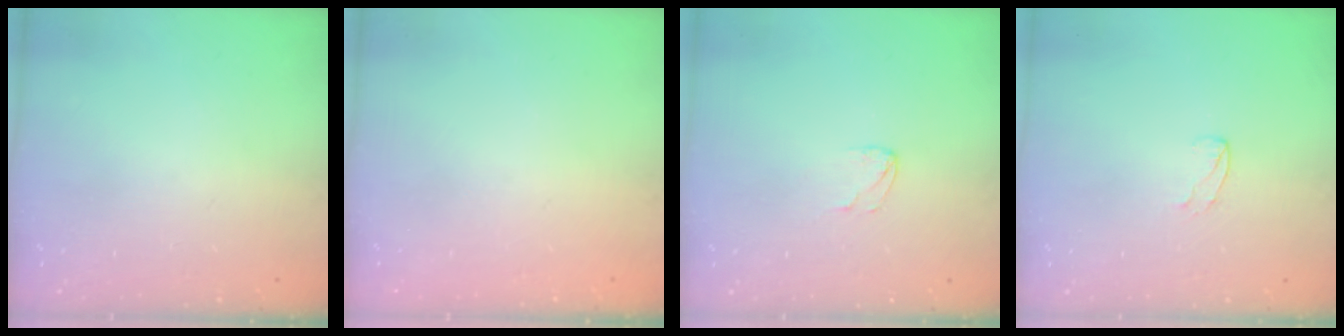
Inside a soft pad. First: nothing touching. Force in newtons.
{"total": 0.0}
{"total": 4.1, "press": 4.1, "slide": 0.3}
{"total": 4.2, "press": 4.2, "slide": 0.4}